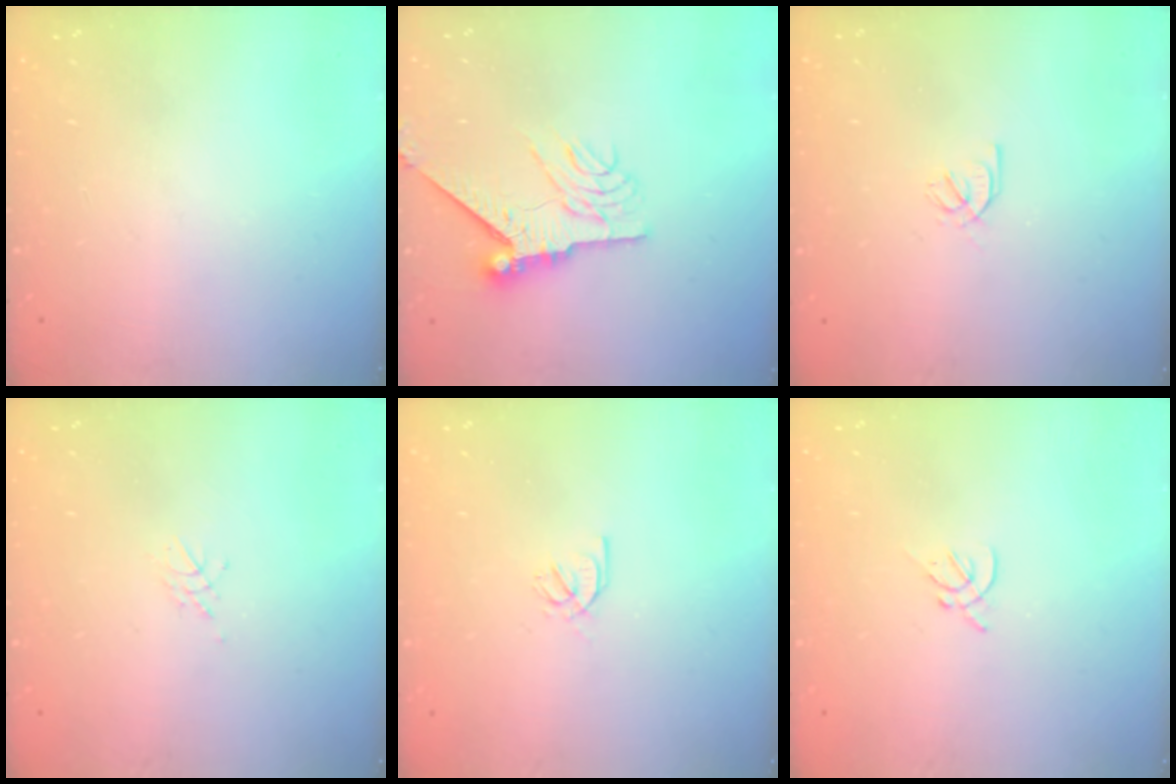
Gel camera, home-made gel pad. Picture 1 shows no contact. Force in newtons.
{"total": 9.5, "press": 9.5, "slide": 0.6}
{"total": 2.2, "press": 2.1, "slide": 0.6}
{"total": 5.1, "press": 5.1, "slide": 0.2}
{"total": 2.1, "press": 2.1, "slide": 0.2}
{"total": 2.0, "press": 1.9, "slide": 0.5}